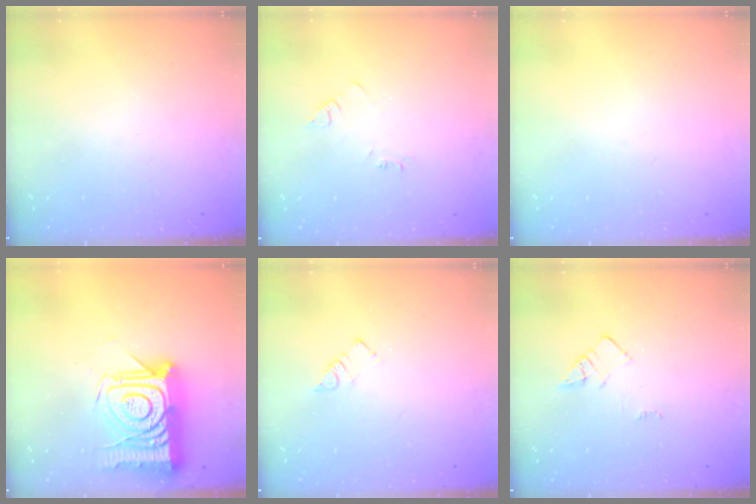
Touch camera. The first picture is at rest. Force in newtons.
{"total": 3.0, "press": 3.0, "slide": 0.4}
{"total": 0.0}
{"total": 22.4, "press": 22.4, "slide": 1.7}
{"total": 2.5, "press": 2.5, "slide": 0.1}
{"total": 2.1, "press": 2.1, "slide": 0.3}